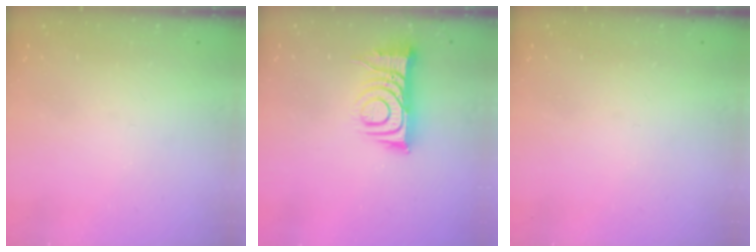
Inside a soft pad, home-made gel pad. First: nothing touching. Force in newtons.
{"total": 10.4, "press": 10.4, "slide": 1.0}
{"total": 0.0}